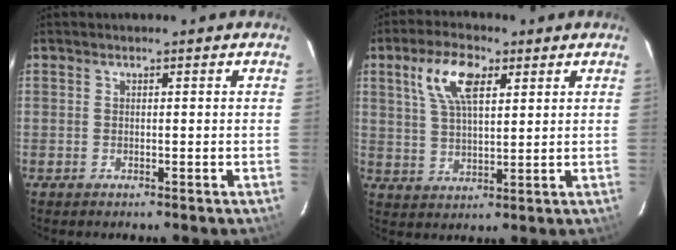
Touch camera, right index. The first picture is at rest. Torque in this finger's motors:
{"motor_torque": [0.43, 0.05, 0.45, 0.06]}